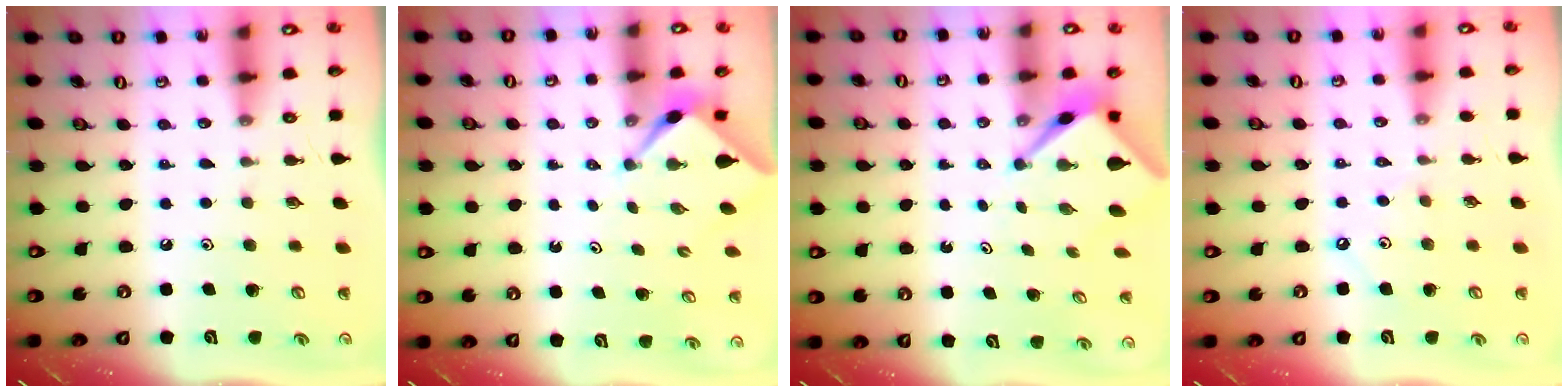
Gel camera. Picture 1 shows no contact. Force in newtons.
{"total": 2.2, "press": 2.2, "slide": 0.2}
{"total": 3.2, "press": 3.2, "slide": 0.2}
{"total": 4.2, "press": 4.1, "slide": 0.6}